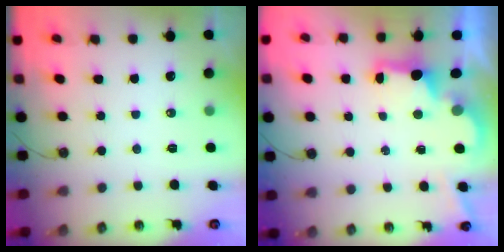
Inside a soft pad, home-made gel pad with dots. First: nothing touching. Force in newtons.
{"total": 2.5, "press": 2.4, "slide": 0.9}